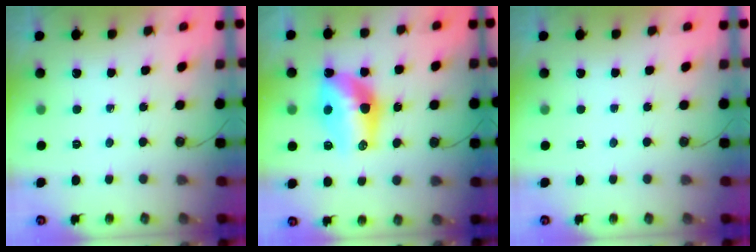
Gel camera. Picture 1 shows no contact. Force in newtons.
{"total": 13.6, "press": 13.5, "slide": 1.2}
{"total": 0.0}